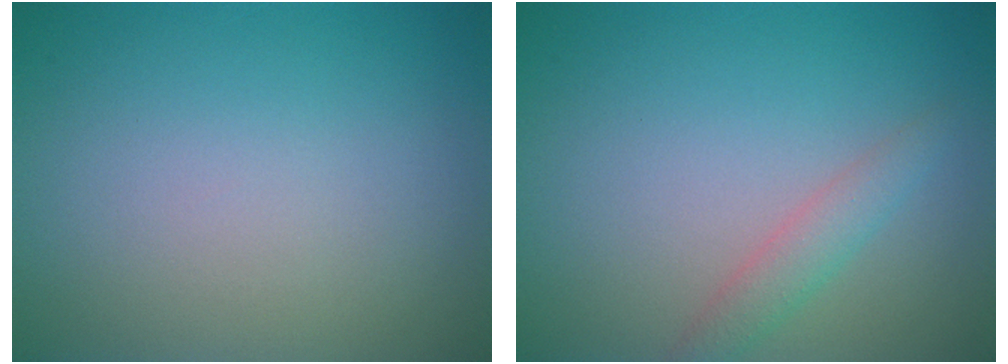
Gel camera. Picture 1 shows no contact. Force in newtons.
{"total": 1.9, "press": 1.9, "slide": 0.0}